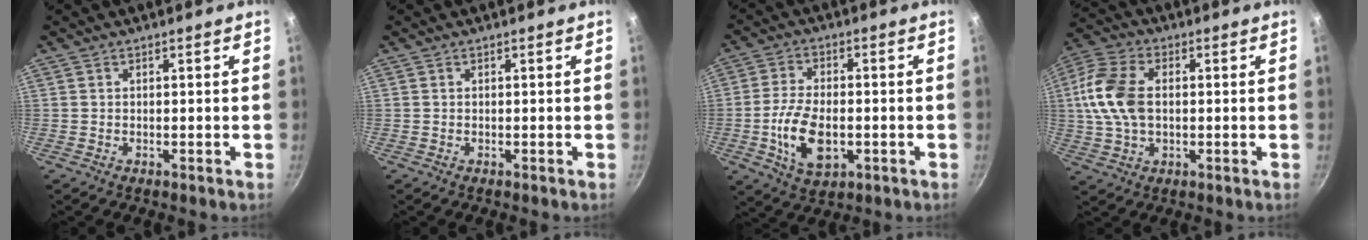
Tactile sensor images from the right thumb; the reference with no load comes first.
{"total": 0.0}
{"total": 11.0, "force": [-2.3, 6.2, 8.8], "torque": [-0.165, 0.009, -0.039]}
{"total": 12.5, "force": [0.7, 8.0, 9.5], "torque": [-0.188, 0.018, 0.003]}